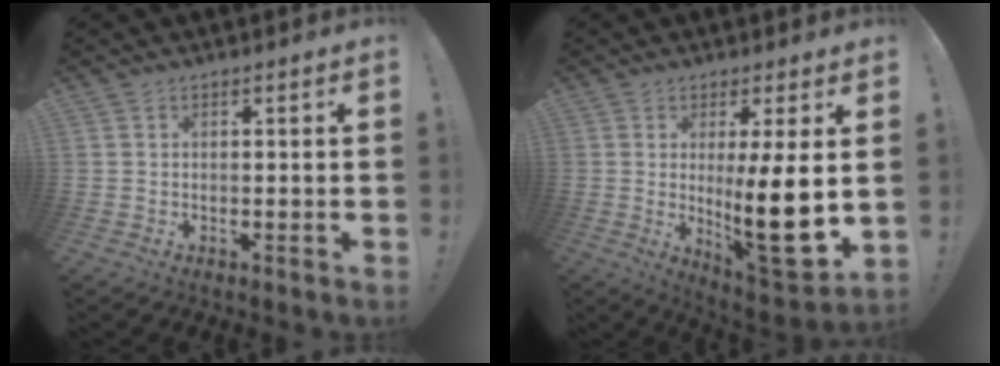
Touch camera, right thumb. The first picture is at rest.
{"total": 15.3, "force": [0.7, 2.9, 15.0], "torque": [-0.218, -0.030, 0.014]}